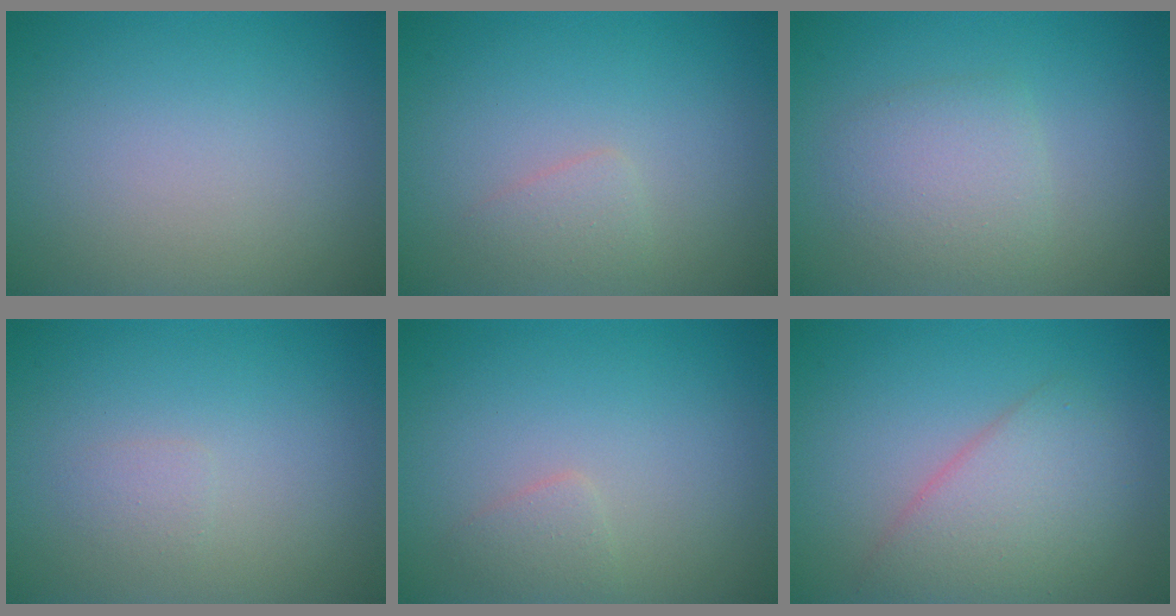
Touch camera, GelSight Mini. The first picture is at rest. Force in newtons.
{"total": 1.2, "press": 1.2, "slide": 0.0}
{"total": 2.9, "press": 2.9, "slide": 0.0}
{"total": 0.9, "press": 0.9, "slide": 0.0}
{"total": 1.1, "press": 1.1, "slide": 0.0}
{"total": 3.9, "press": 3.9, "slide": 0.0}